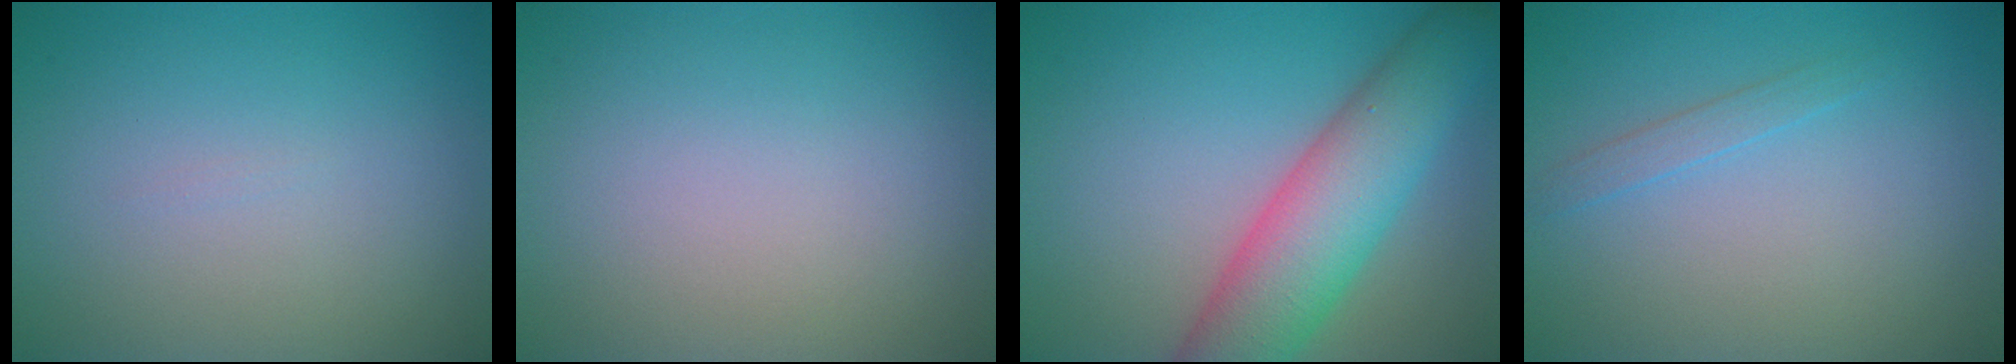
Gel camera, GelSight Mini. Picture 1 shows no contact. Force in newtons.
{"total": 0.0}
{"total": 8.3, "press": 8.3, "slide": 0.5}
{"total": 1.1, "press": 1.1, "slide": 0.1}